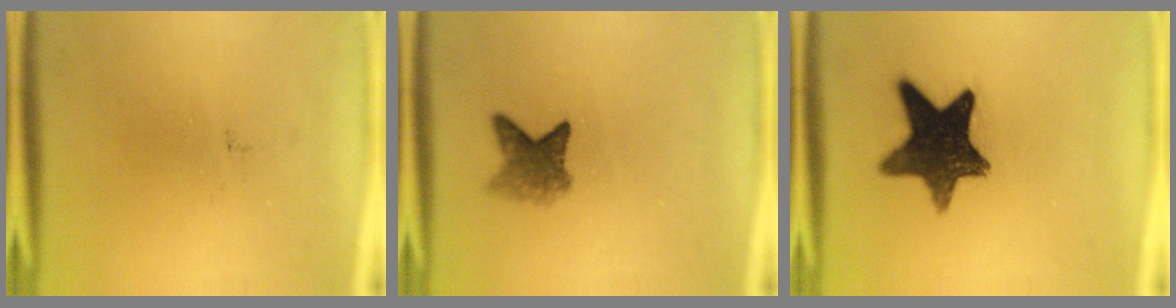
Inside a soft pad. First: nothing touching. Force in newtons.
{"total": 3.8}
{"total": 13.4}